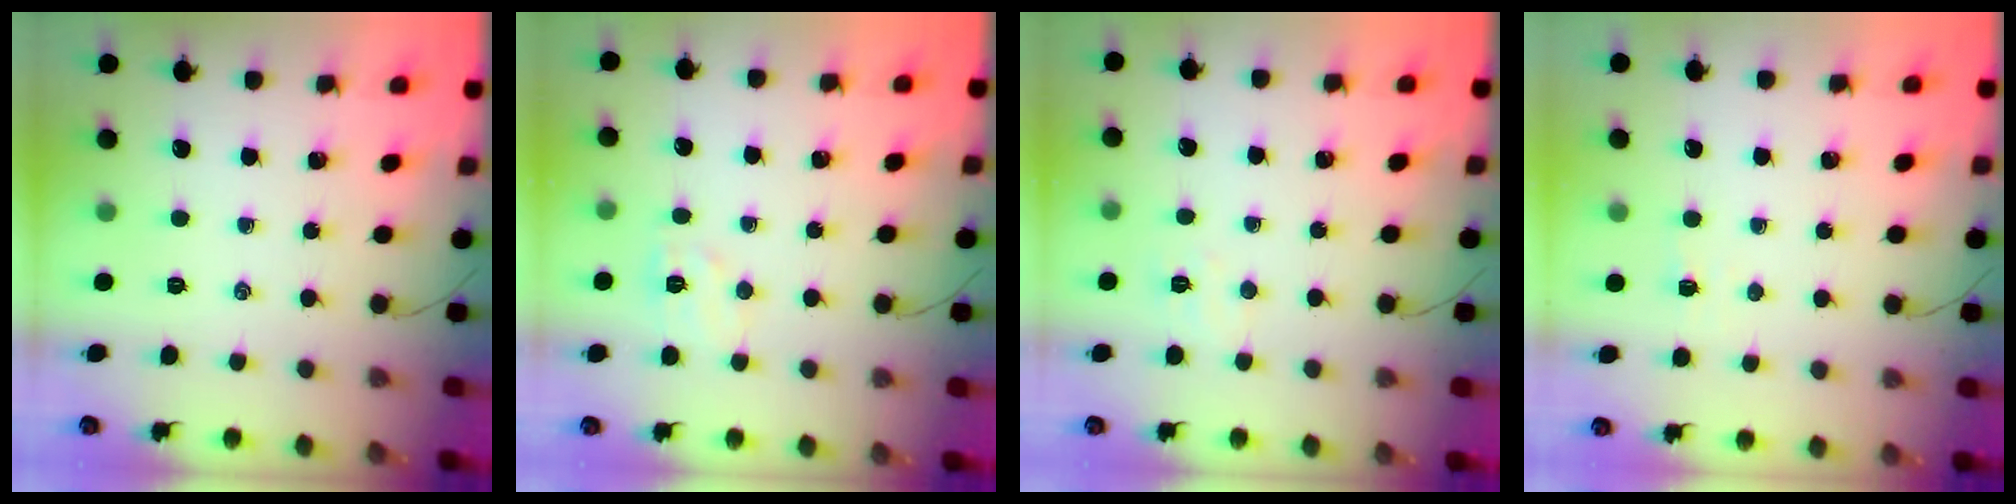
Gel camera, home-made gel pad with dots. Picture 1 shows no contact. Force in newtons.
{"total": 6.5, "press": 6.4, "slide": 1.2}
{"total": 4.1, "press": 4.0, "slide": 1.0}
{"total": 1.2, "press": 1.1, "slide": 0.5}